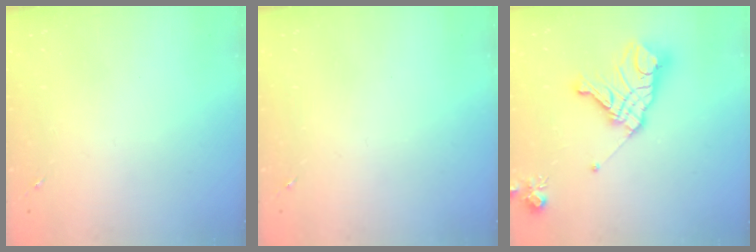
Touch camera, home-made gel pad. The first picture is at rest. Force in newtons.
{"total": 0.0}
{"total": 17.5, "press": 17.4, "slide": 2.0}